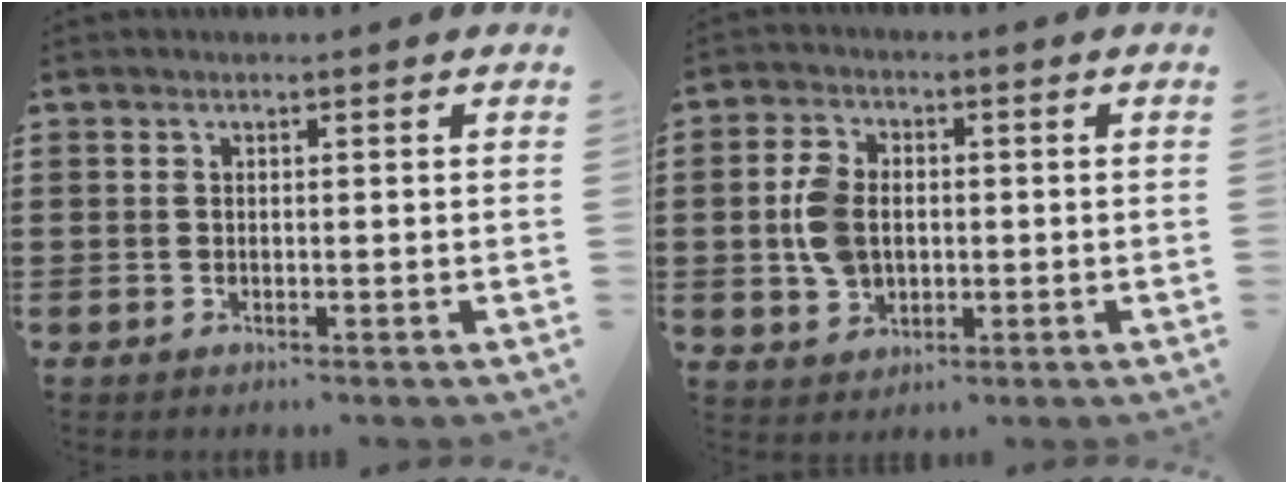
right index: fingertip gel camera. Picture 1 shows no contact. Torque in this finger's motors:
{"motor_torque": [0.17, 0.31, 0.15, 0.04]}